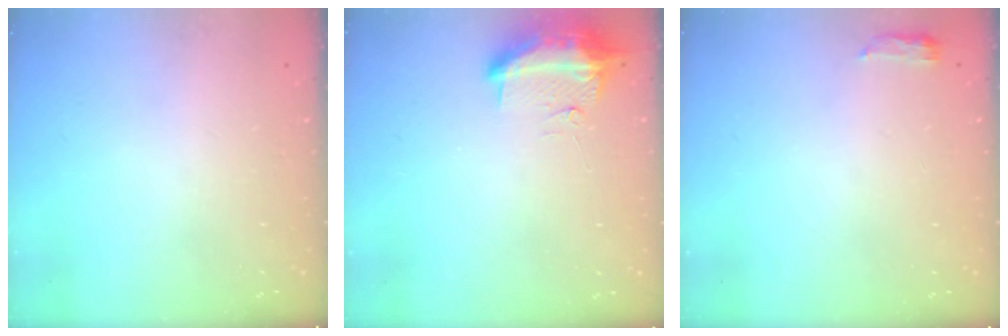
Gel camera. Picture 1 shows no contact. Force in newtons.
{"total": 10.0, "press": 9.9, "slide": 1.7}
{"total": 3.7, "press": 3.5, "slide": 1.3}